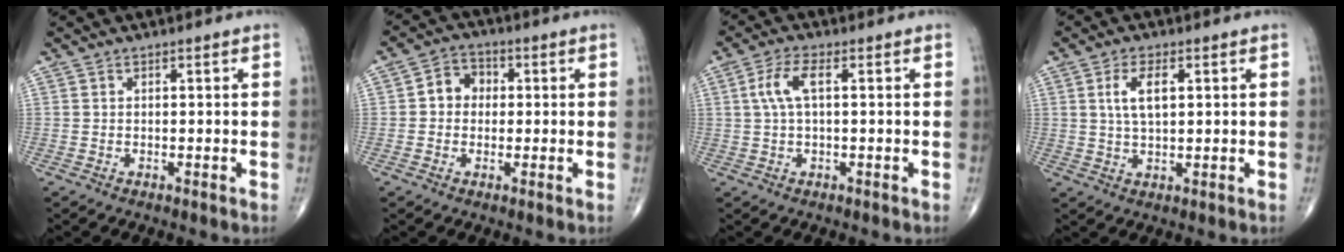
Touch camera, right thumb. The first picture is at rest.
{"total": 5.3, "force": [0.2, 4.5, 2.7], "torque": [-0.024, 0.017, -0.007]}
{"total": 5.1, "force": [1.0, 1.9, 4.7], "torque": [-0.114, 0.015, 0.018]}
{"total": 5.6, "force": [1.5, 2.5, 4.8], "torque": [-0.094, -0.001, 0.029]}